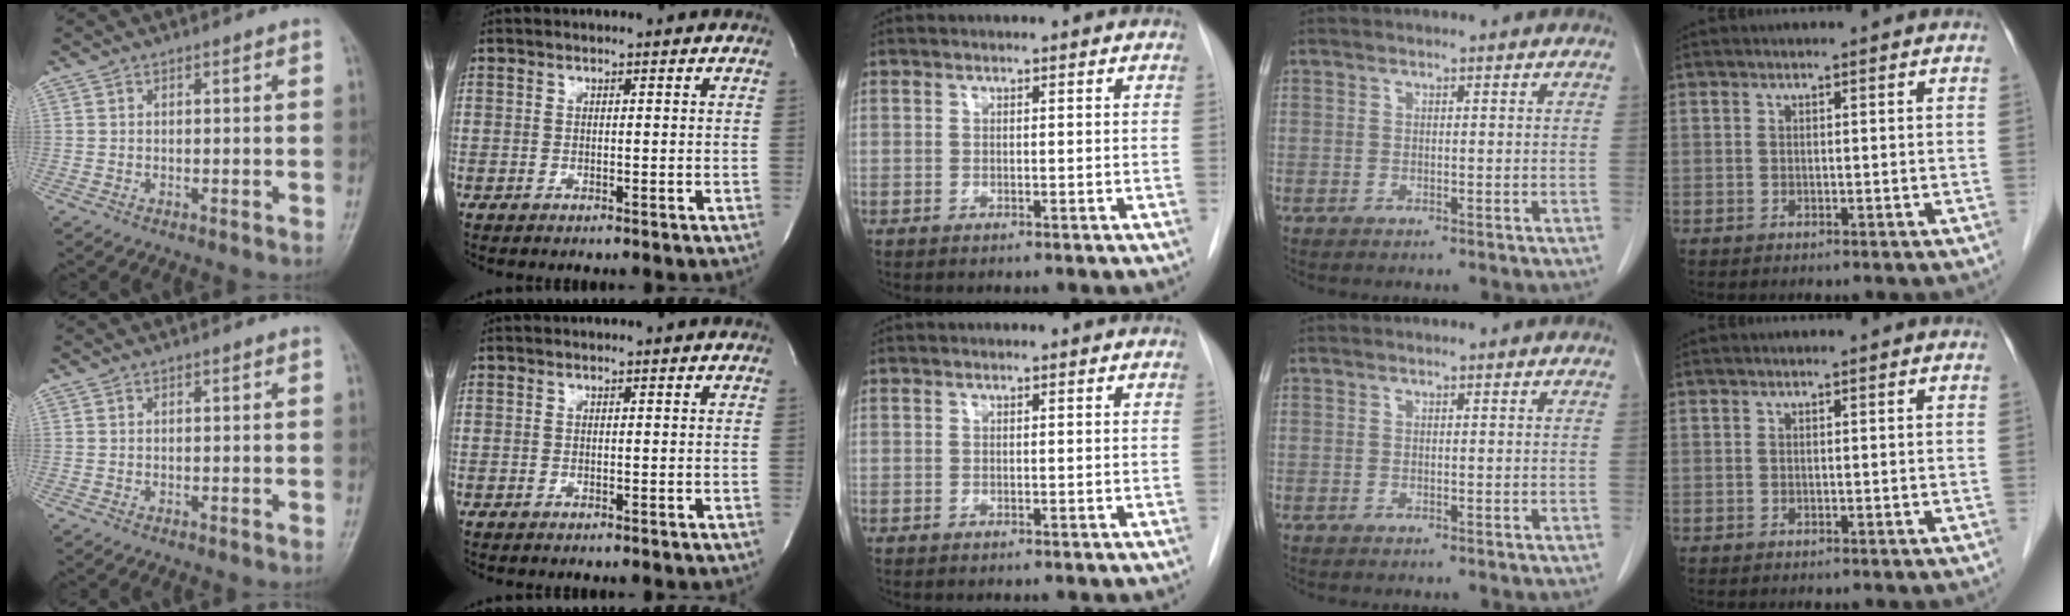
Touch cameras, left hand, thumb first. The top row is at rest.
{}